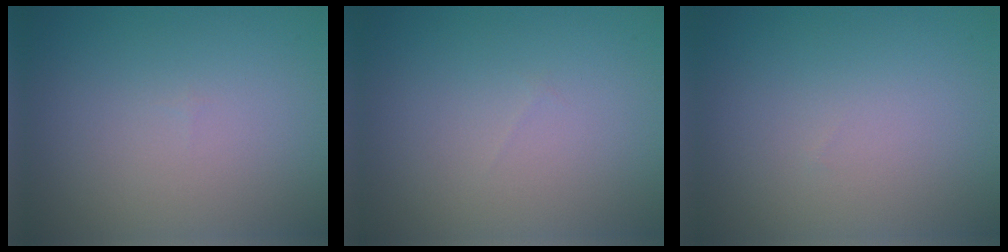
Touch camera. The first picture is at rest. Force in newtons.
{"total": 0.0}
{"total": 0.0}